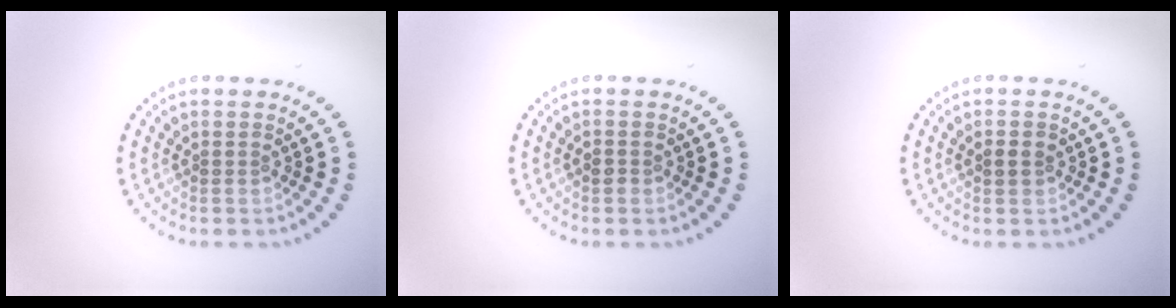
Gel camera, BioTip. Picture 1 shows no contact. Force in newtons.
{"total": 0.8, "press": 0.7, "slide": 0.2}
{"total": 1.2, "press": 1.2, "slide": 0.2}